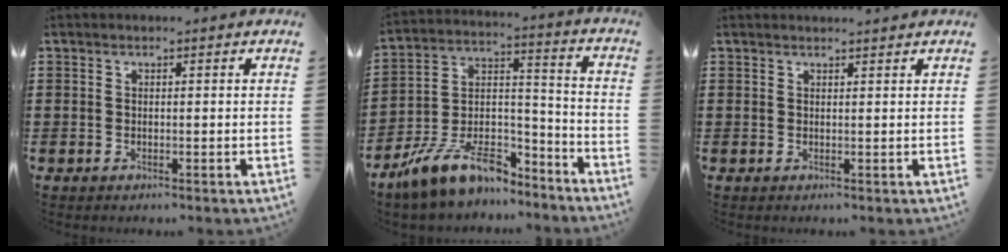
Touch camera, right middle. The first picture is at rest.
{"total": 11.6, "force": [-8.9, 4.8, 5.6], "torque": [-0.120, 0.028, -0.172]}
{"total": 1.0, "force": [1.0, -0.1, 0.2], "torque": [0.003, -0.006, 0.016]}